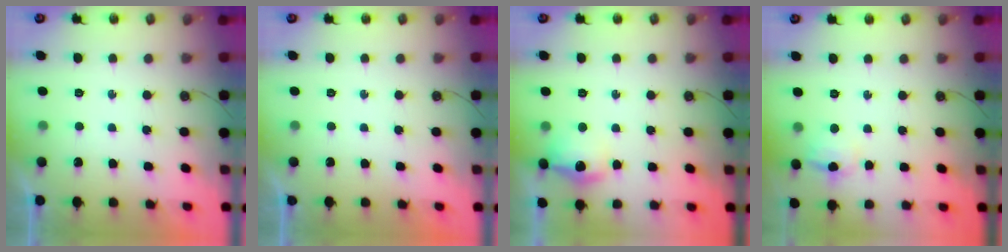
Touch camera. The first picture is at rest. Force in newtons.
{"total": 0.0}
{"total": 12.2, "press": 12.1, "slide": 1.0}
{"total": 6.7, "press": 6.4, "slide": 2.0}